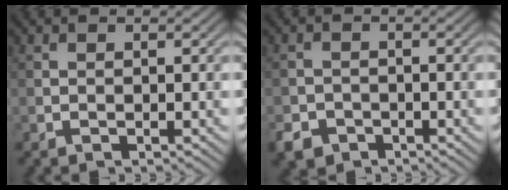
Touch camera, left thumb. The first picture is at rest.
{"total": 3.2, "force": [-2.1, 2.2, 1.0], "torque": [-0.023, -0.007, -0.046]}